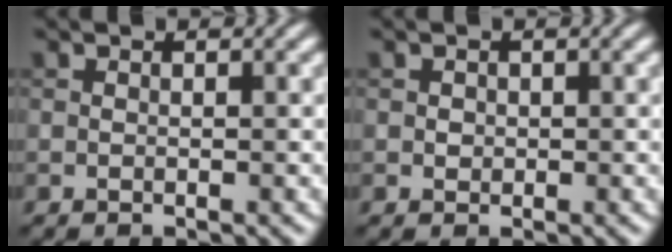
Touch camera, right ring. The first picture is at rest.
{"total": 0.6, "force": [0.1, 0.6, 0.2], "torque": [0.000, -0.001, 0.001]}